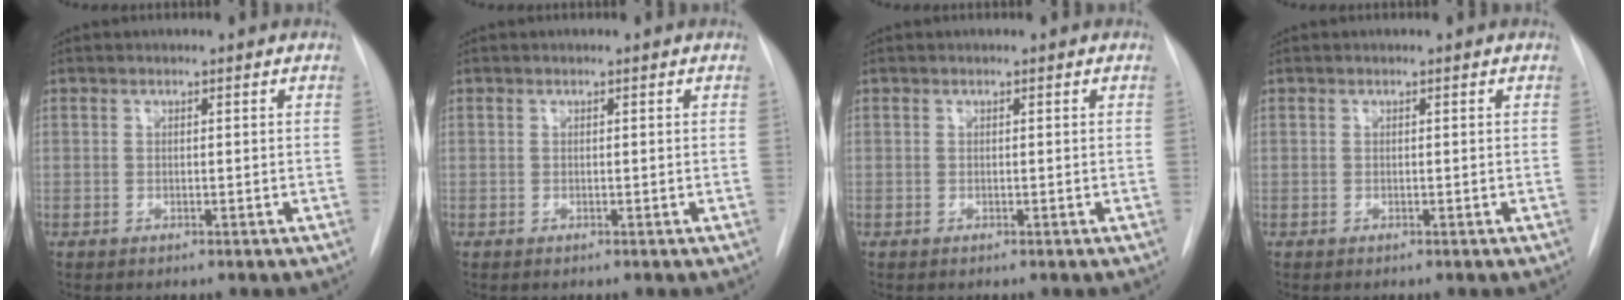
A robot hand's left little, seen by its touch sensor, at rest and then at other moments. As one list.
[{"total": 0.0}, {"total": 0.0}, {"total": 0.0}]